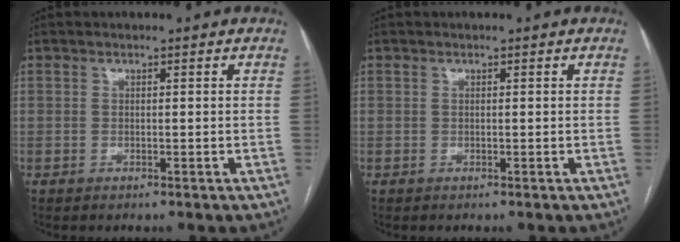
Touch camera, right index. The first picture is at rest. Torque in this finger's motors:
{"motor_torque": [0.06, 0.05, 0.01, 0.01]}